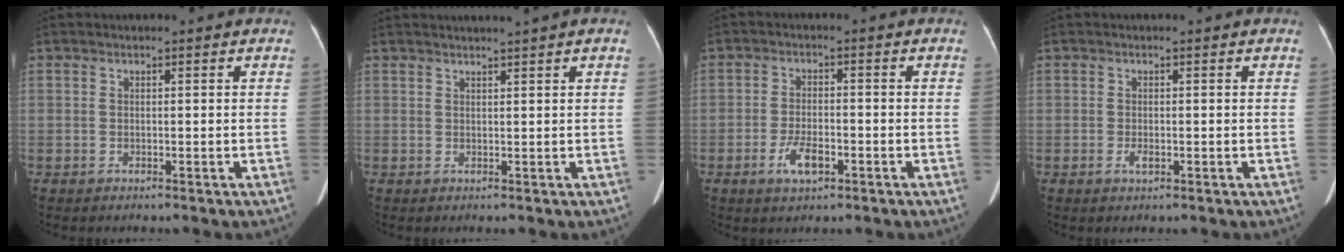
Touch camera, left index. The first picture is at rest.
{"total": 2.8, "force": [2.3, -0.9, 1.3], "torque": [-0.011, 0.014, 0.038]}
{"total": 4.6, "force": [-2.3, 1.7, 3.6], "torque": [-0.072, -0.002, -0.039]}
{"total": 1.2, "force": [-0.6, 0.5, 1.0], "torque": [-0.018, -0.001, -0.007]}